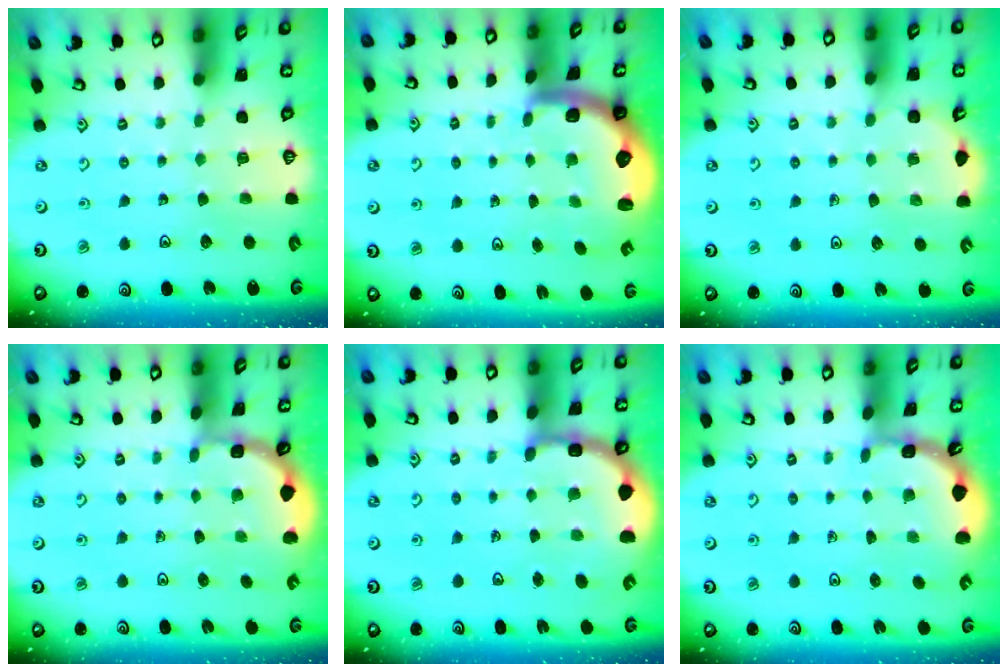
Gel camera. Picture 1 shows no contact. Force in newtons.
{"total": 2.8, "press": 2.4, "slide": 1.4}
{"total": 2.7, "press": 2.6, "slide": 0.8}
{"total": 1.9, "press": 1.9, "slide": 0.1}
{"total": 5.9, "press": 5.7, "slide": 1.3}
{"total": 1.7, "press": 1.7, "slide": 0.0}